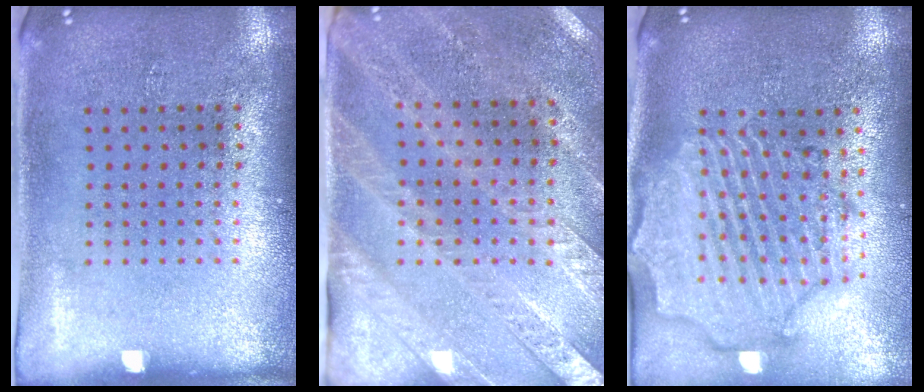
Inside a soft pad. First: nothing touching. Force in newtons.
{"total": 2.6, "press": 2.4, "slide": 1.2}
{"total": 2.9, "press": 2.5, "slide": 1.4}